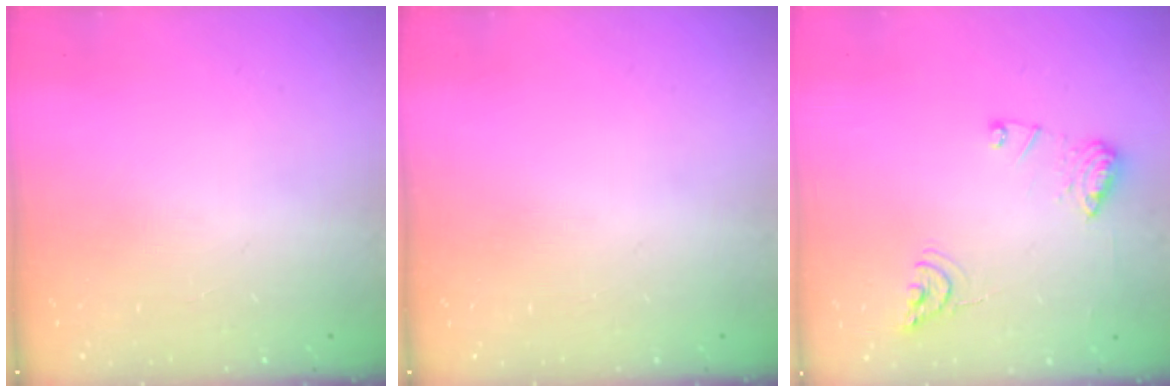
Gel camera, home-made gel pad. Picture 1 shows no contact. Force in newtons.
{"total": 0.0}
{"total": 11.2, "press": 11.1, "slide": 1.1}